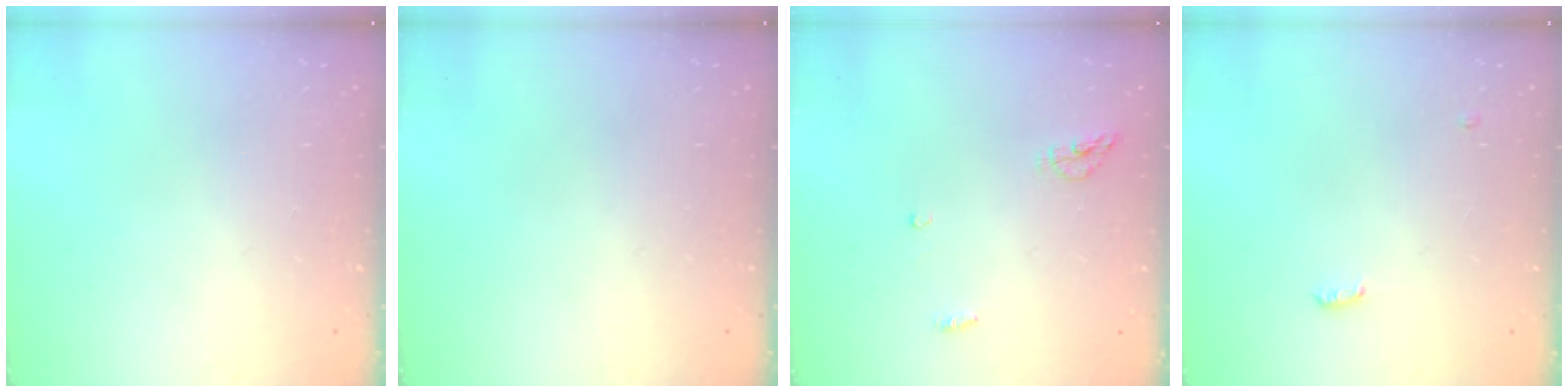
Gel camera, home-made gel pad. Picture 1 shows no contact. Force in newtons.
{"total": 0.0}
{"total": 4.7, "press": 4.7, "slide": 0.2}
{"total": 7.6, "press": 4.2, "slide": 6.4}